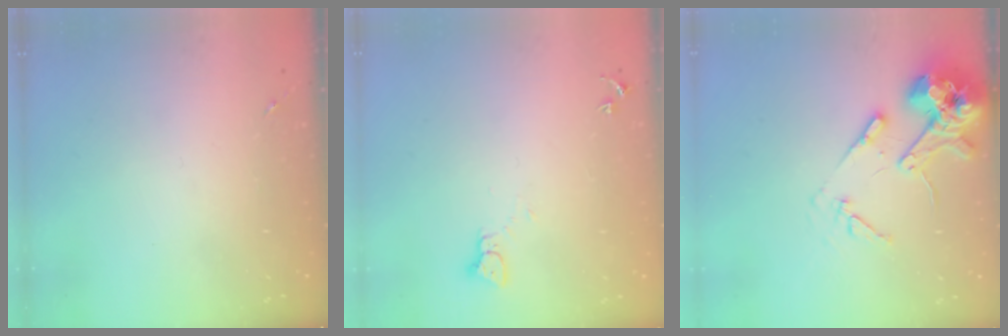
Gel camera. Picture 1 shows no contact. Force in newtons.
{"total": 2.2, "press": 2.2, "slide": 0.2}
{"total": 14.9, "press": 14.7, "slide": 2.3}